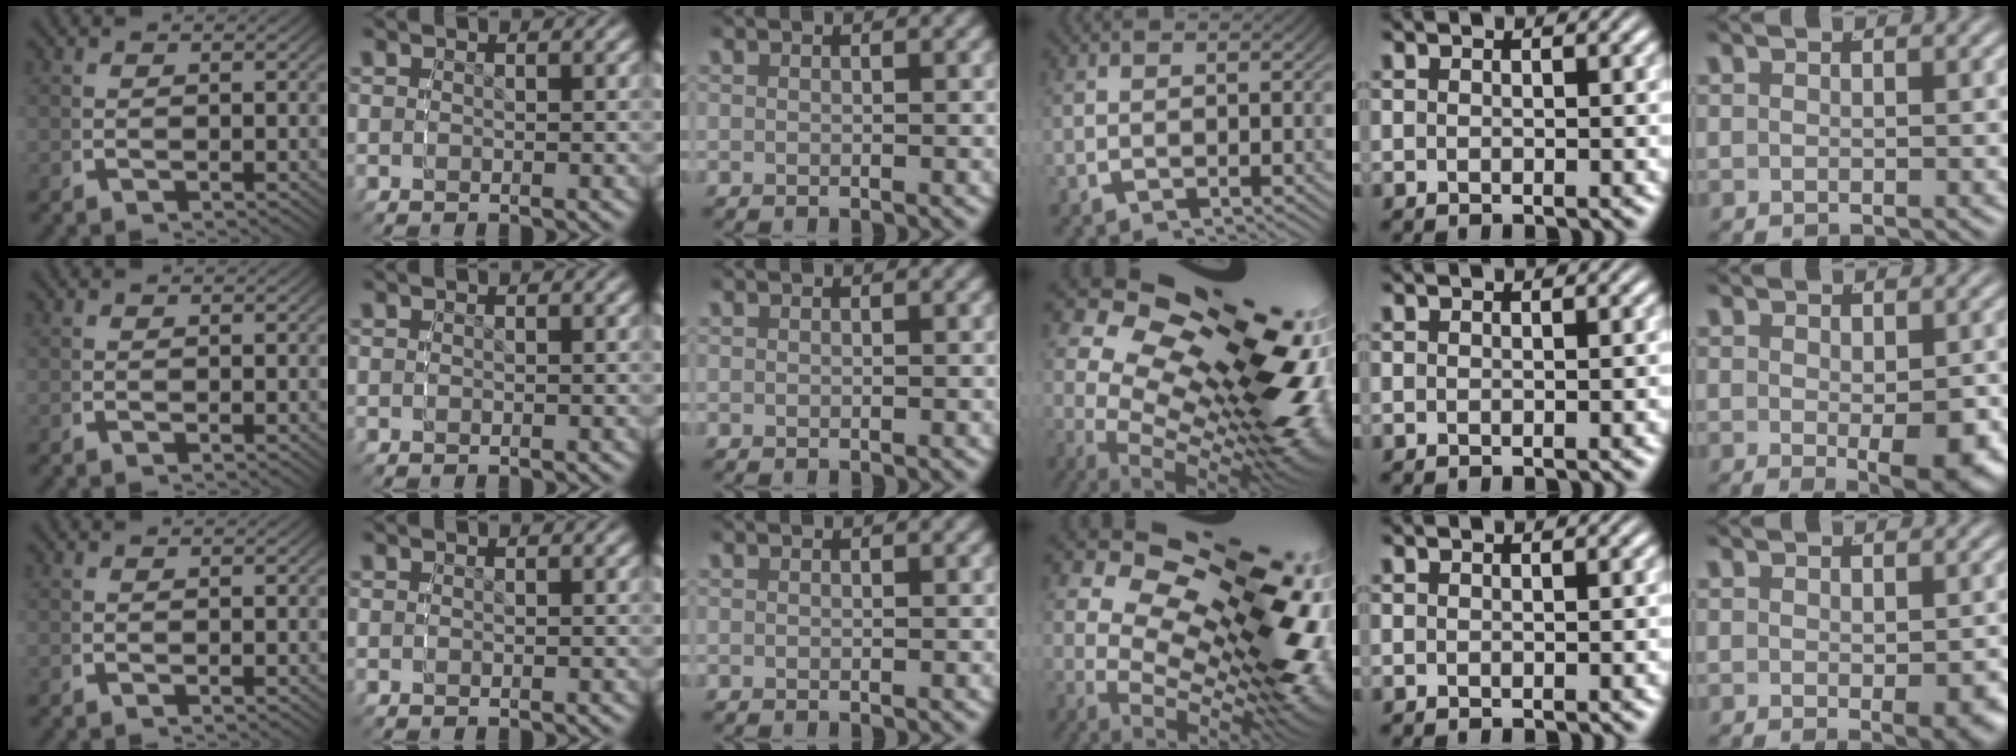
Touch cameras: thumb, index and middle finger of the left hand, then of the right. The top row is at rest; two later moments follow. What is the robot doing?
{"motion": "lift_and_place", "object": "toy banana"}